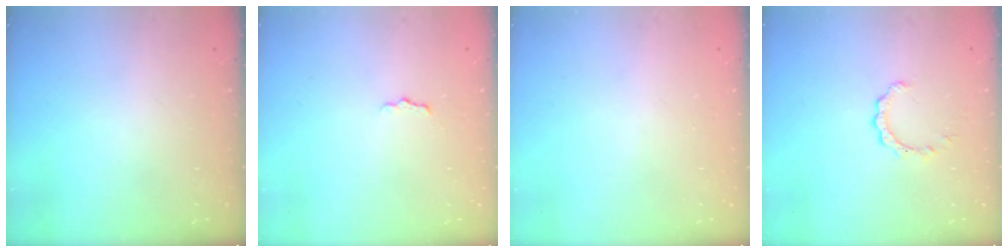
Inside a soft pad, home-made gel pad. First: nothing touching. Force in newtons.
{"total": 2.9, "press": 2.9, "slide": 0.3}
{"total": 1.4, "press": 1.4, "slide": 0.1}
{"total": 2.4, "press": 2.3, "slide": 0.3}